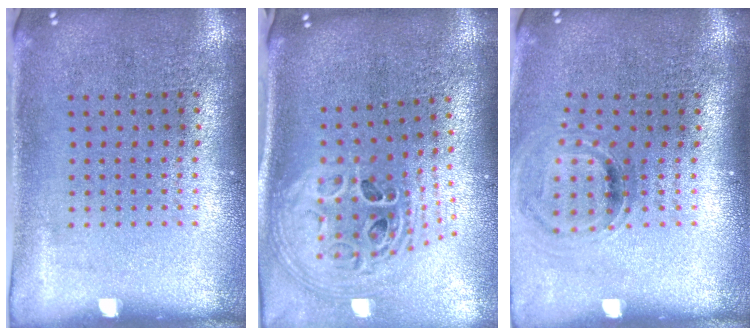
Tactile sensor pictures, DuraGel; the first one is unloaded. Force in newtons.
{"total": 2.5, "press": 1.8, "slide": 1.7}
{"total": 1.0, "press": 0.9, "slide": 0.4}